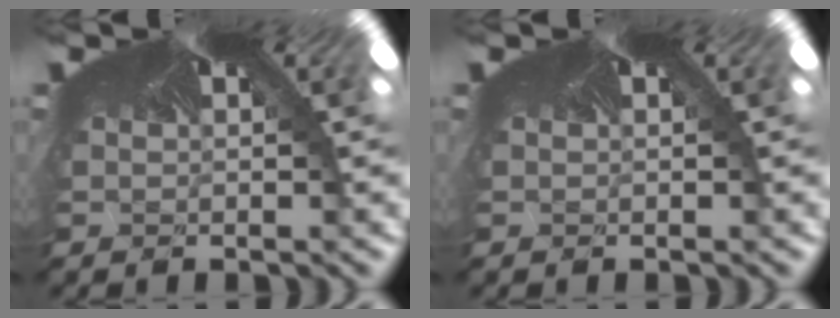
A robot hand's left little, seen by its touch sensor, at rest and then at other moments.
{"total": 0.0}